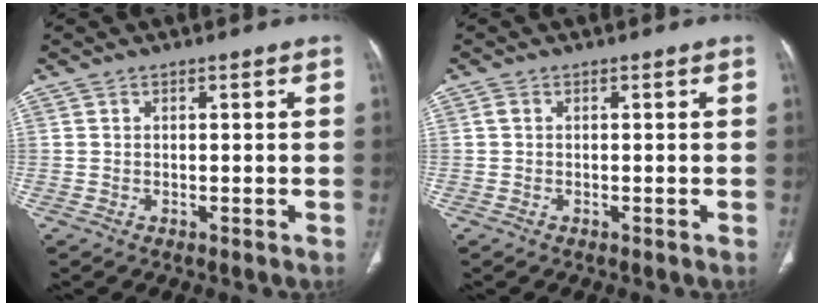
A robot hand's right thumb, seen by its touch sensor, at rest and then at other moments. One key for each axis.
{"total": 0.7, "fx": 0.1, "fy": 0.5, "fz": 0.4, "tx": -0.008, "ty": 0.004, "tz": 0.001}